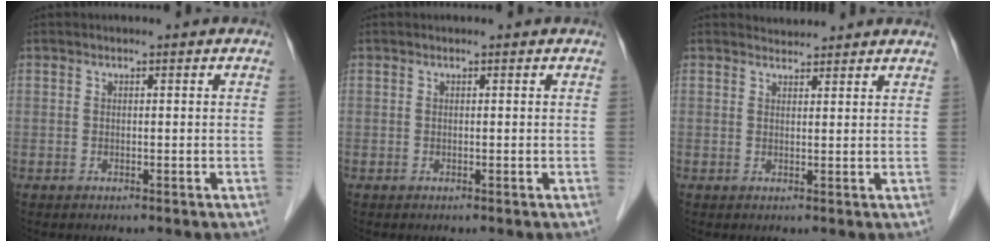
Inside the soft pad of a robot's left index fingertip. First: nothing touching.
{"total": 0.0}
{"total": 2.6, "force": [2.5, 0.5, -0.3], "torque": [-0.004, 0.012, 0.033]}